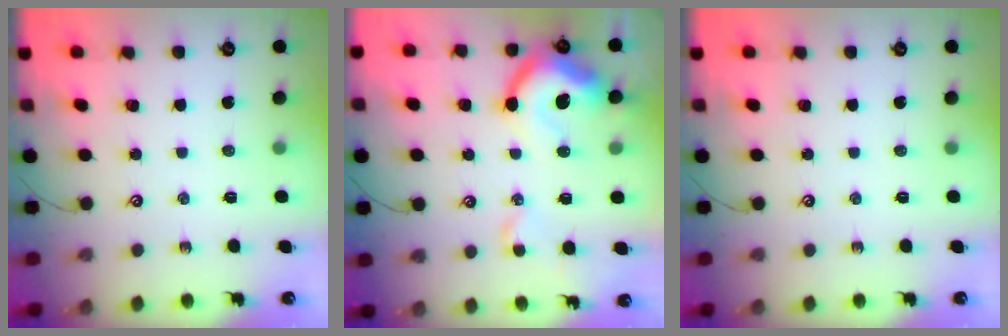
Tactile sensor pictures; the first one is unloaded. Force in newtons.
{"total": 13.5, "press": 13.3, "slide": 2.0}
{"total": 0.0}